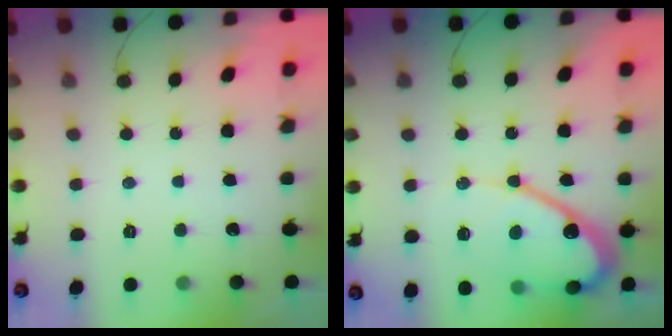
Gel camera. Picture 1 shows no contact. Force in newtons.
{"total": 12.6, "press": 12.5, "slide": 1.0}